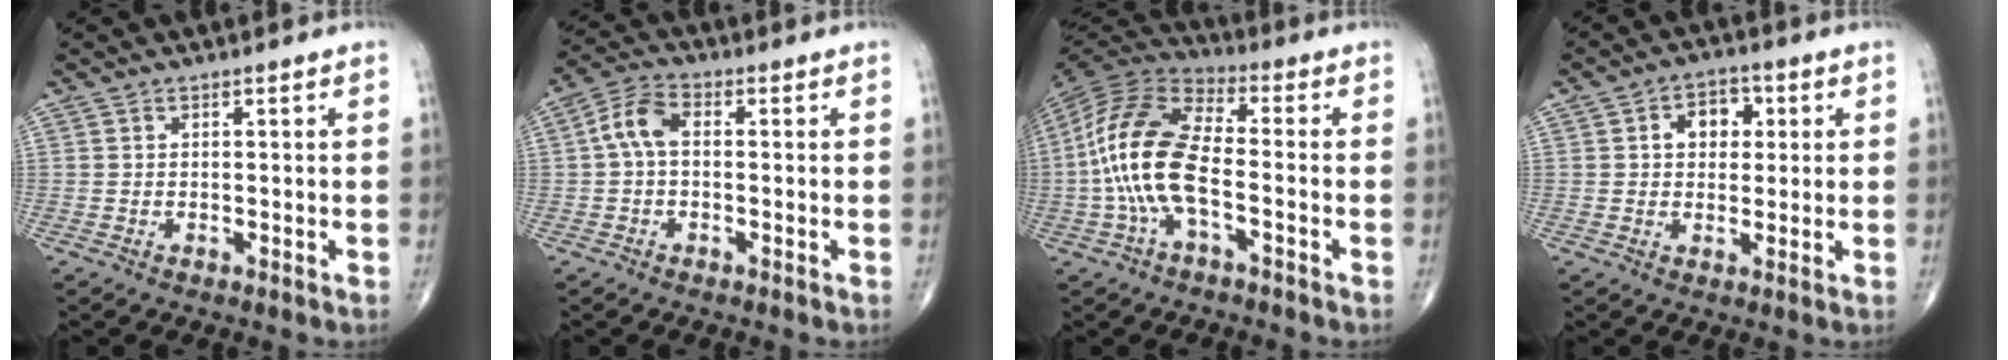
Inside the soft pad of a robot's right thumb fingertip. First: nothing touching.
{"total": 5.8, "force": [0.1, 3.3, 4.7], "torque": [-0.095, 0.019, -0.008]}
{"total": 15.4, "force": [-2.9, 6.9, 13.4], "torque": [-0.285, 0.036, -0.062]}
{"total": 6.2, "force": [1.4, 4.6, 4.0], "torque": [-0.029, 0.009, 0.015]}